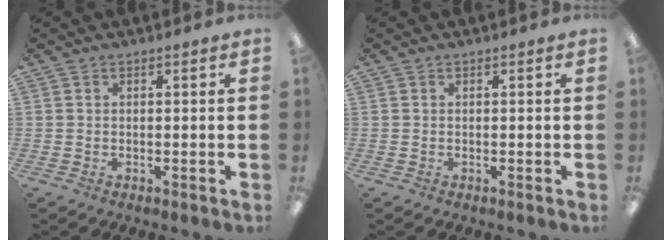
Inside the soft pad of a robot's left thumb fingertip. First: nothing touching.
{"total": 0.0}